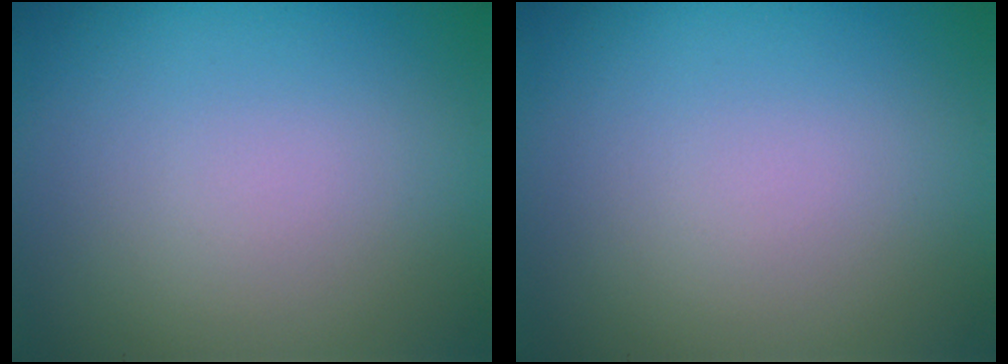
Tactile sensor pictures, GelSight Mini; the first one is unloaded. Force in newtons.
{"total": 0.0}